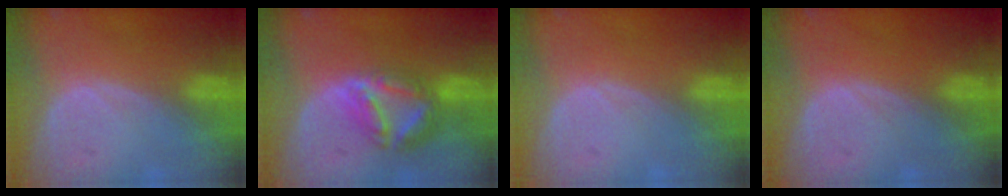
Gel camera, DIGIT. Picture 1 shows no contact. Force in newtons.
{"total": 8.1, "press": 6.9, "slide": 4.1}
{"total": 0.0}
{"total": 0.0}